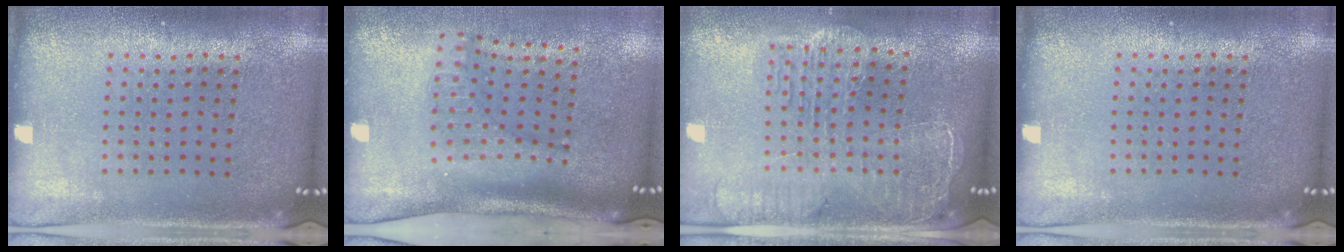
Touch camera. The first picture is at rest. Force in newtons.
{"total": 2.0, "press": 1.5, "slide": 1.3}
{"total": 2.3, "press": 2.0, "slide": 1.1}
{"total": 0.0}